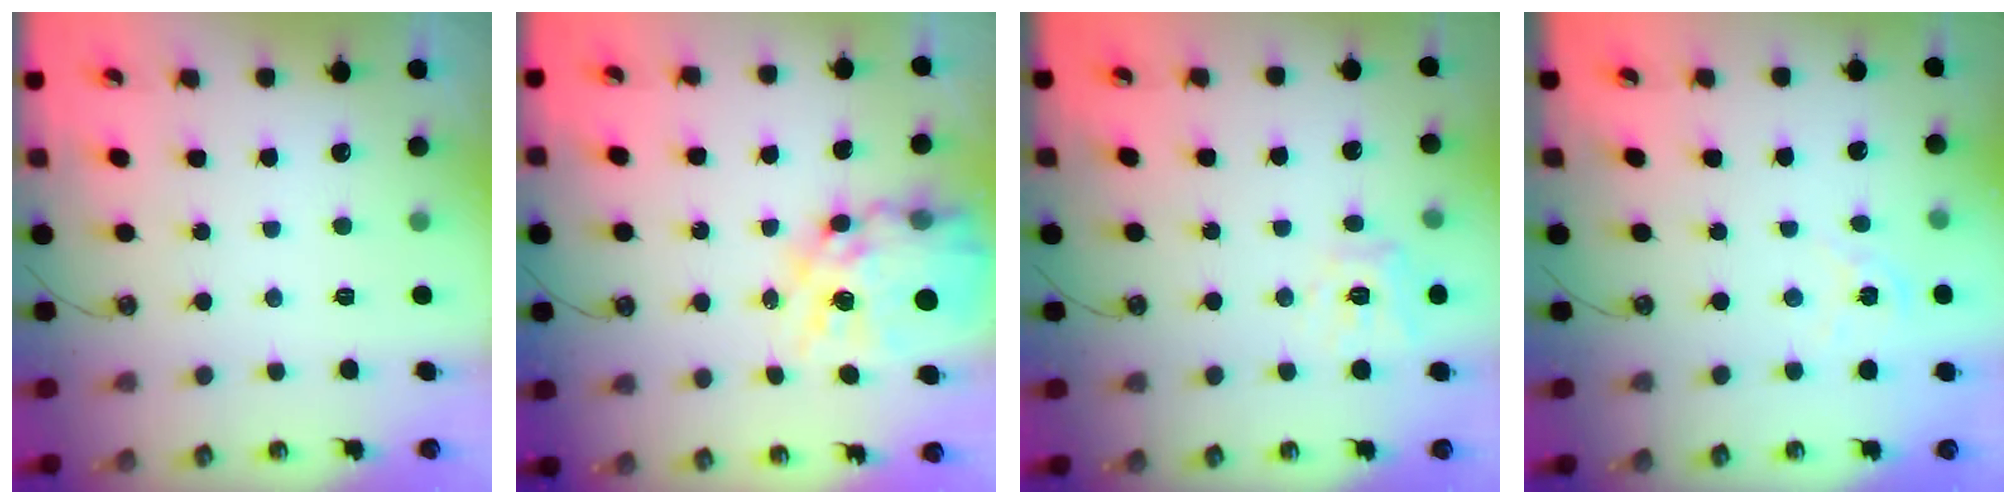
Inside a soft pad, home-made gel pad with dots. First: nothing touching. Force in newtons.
{"total": 20.4, "press": 20.3, "slide": 2.1}
{"total": 10.4, "press": 10.4, "slide": 1.1}
{"total": 2.9, "press": 2.9, "slide": 0.3}